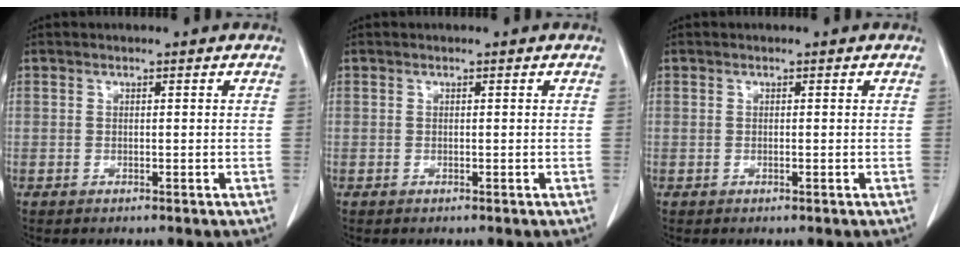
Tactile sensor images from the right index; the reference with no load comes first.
{"total": 0.0}
{"total": 0.0}